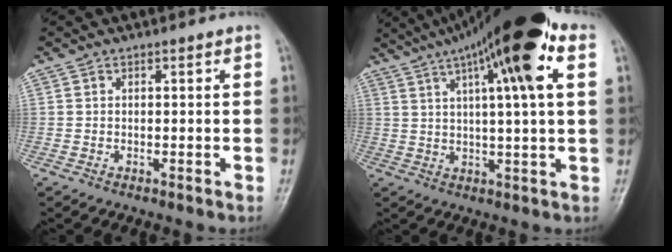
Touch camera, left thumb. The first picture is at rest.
{"total": 18.7, "force": [8.1, 3.3, 16.5], "torque": [-0.264, 0.018, 0.123]}